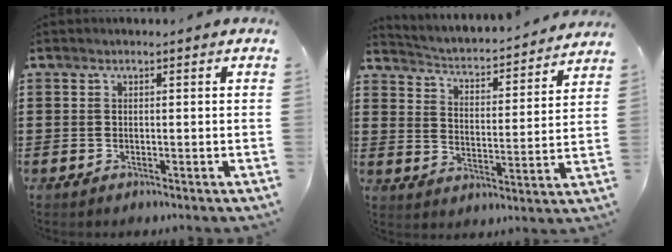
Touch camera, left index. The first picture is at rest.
{"total": 2.4, "force": [2.4, -0.2, 0.3], "torque": [-0.026, -0.035, 0.029]}